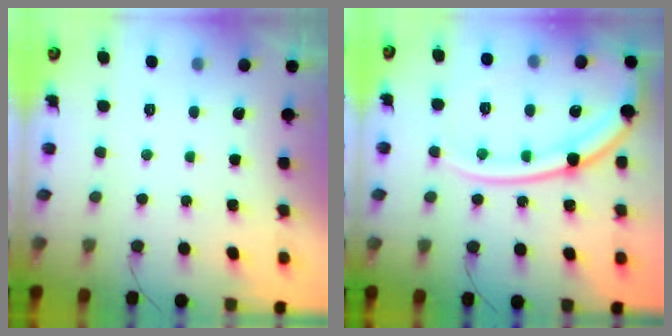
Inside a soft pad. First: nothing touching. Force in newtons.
{"total": 20.9, "press": 20.8, "slide": 2.4}